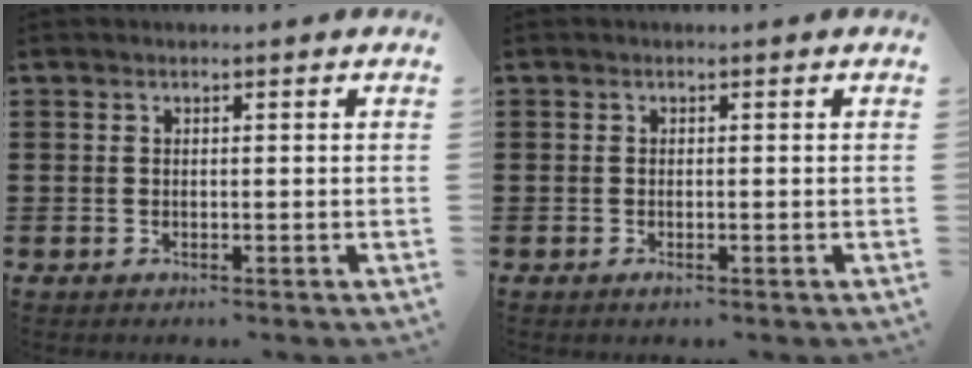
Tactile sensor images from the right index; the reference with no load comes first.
{"total": 0.5, "force": [-0.2, 0.1, 0.5], "torque": [-0.009, -0.004, -0.003]}